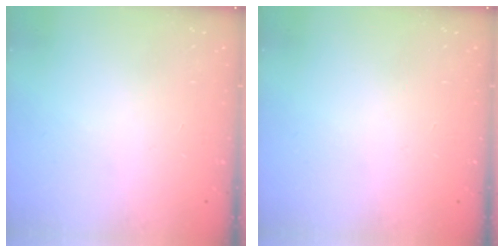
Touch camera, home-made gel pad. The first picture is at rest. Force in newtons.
{"total": 0.0}